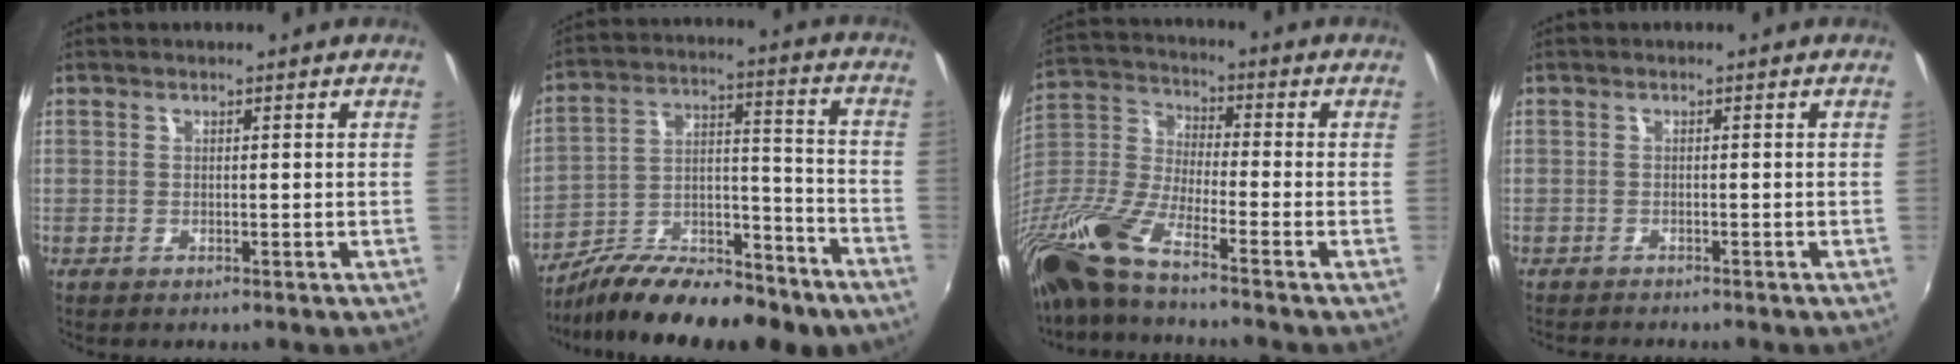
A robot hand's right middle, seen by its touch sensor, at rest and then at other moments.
{"total": 20.7, "force": [-15.4, 6.8, 11.9], "torque": [-0.207, -0.009, -0.243]}
{"total": 14.1, "force": [-10.5, 1.5, 9.3], "torque": [-0.199, -0.027, -0.221]}
{"total": 2.4, "force": [-2.3, 0.3, 0.5], "torque": [-0.020, -0.015, -0.040]}